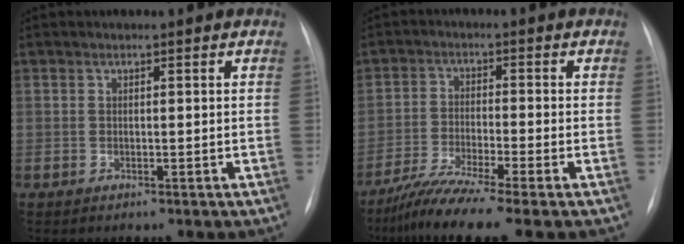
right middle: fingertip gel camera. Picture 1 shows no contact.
{"total": 8.7, "force": [-6.8, -1.2, 5.4], "torque": [-0.101, -0.036, -0.119]}